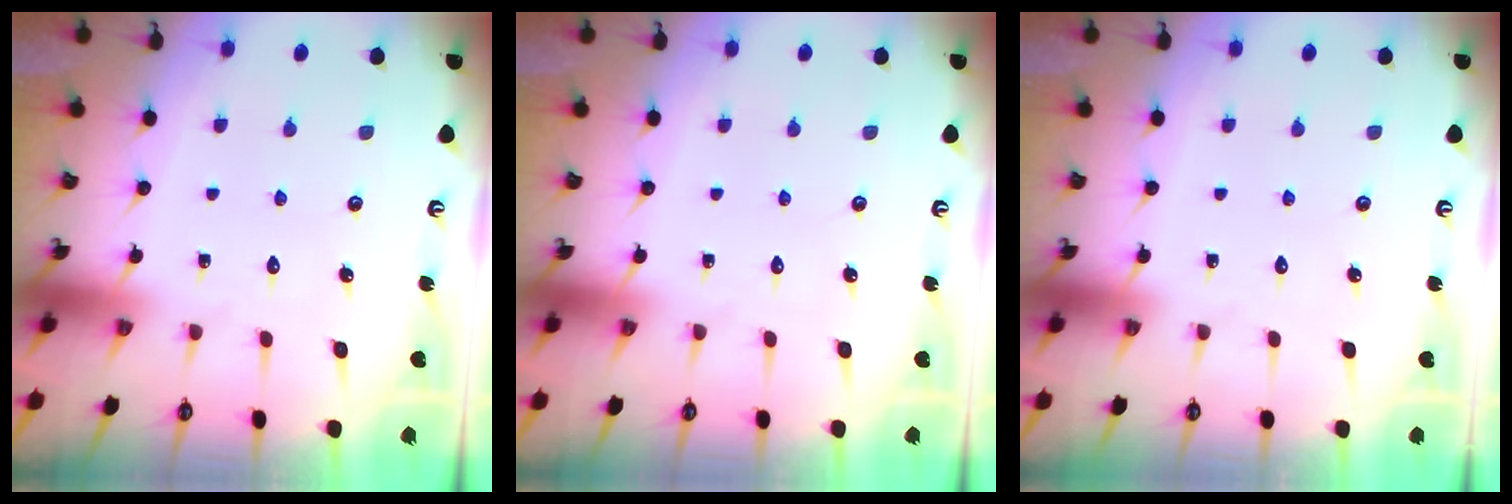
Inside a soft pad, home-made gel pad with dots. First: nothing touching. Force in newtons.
{"total": 0.0}
{"total": 0.0}